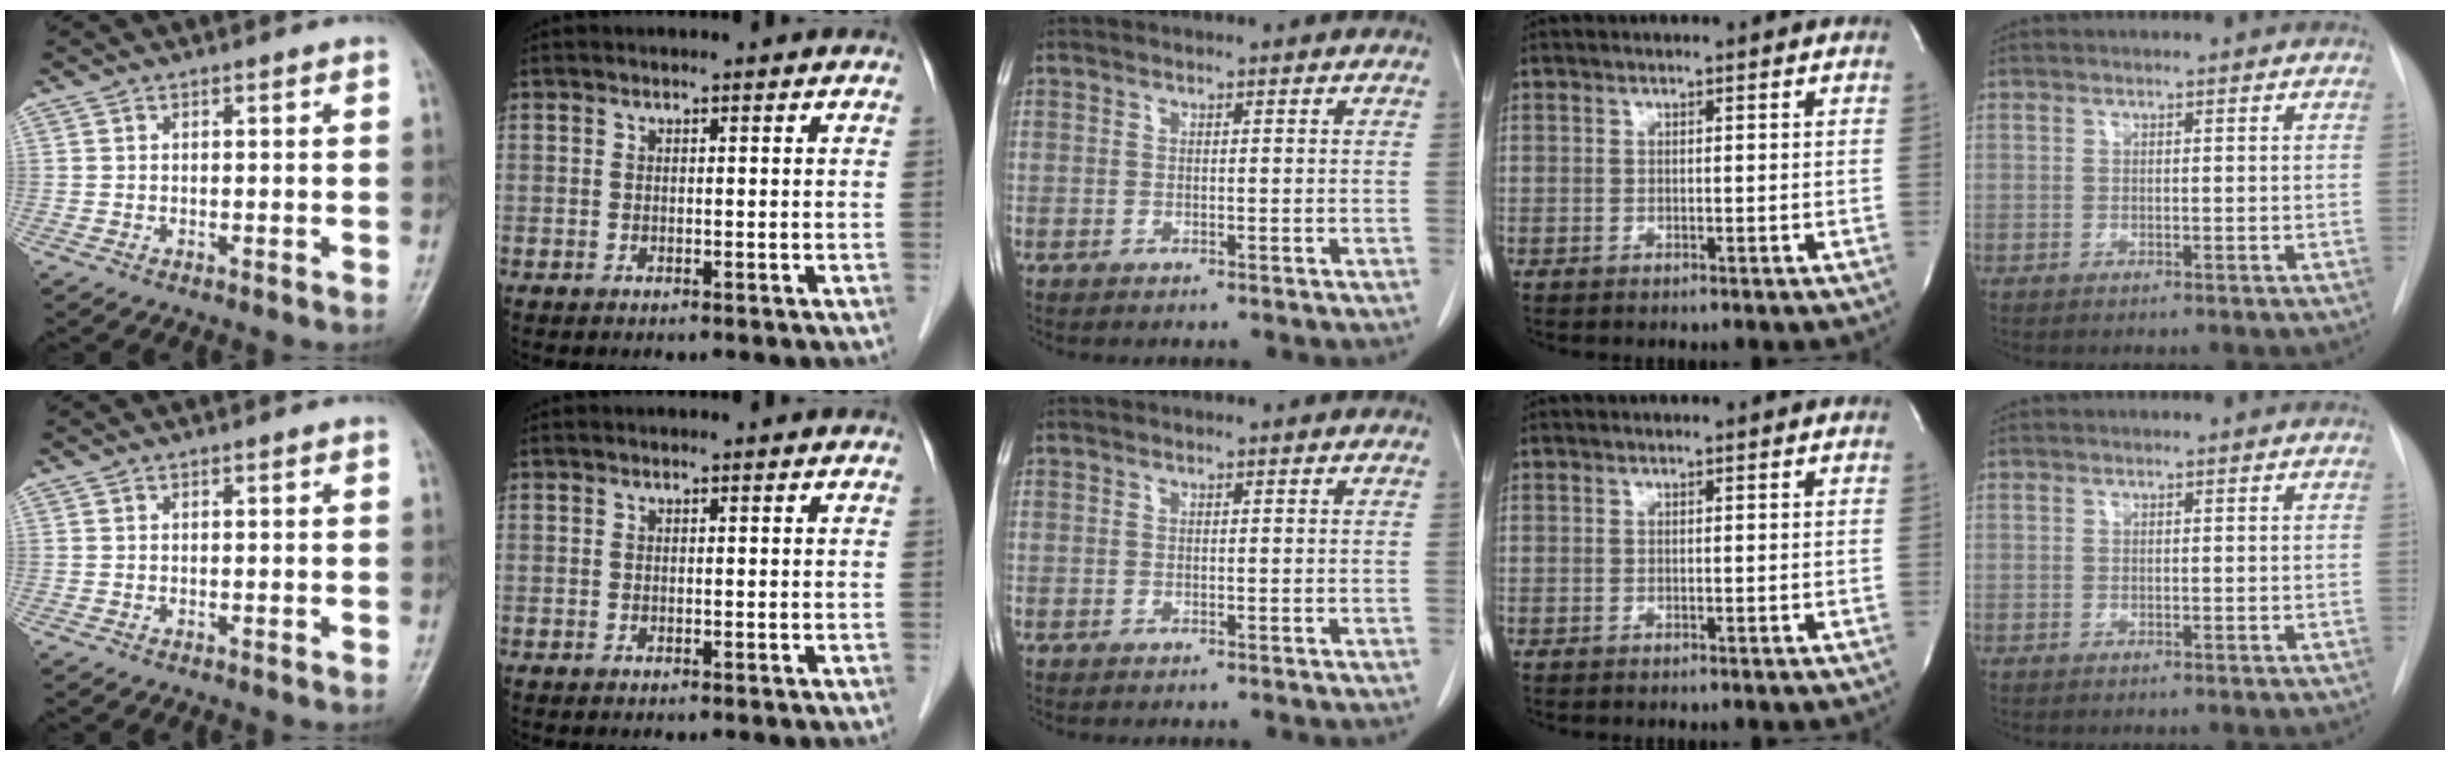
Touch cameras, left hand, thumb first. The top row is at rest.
{}